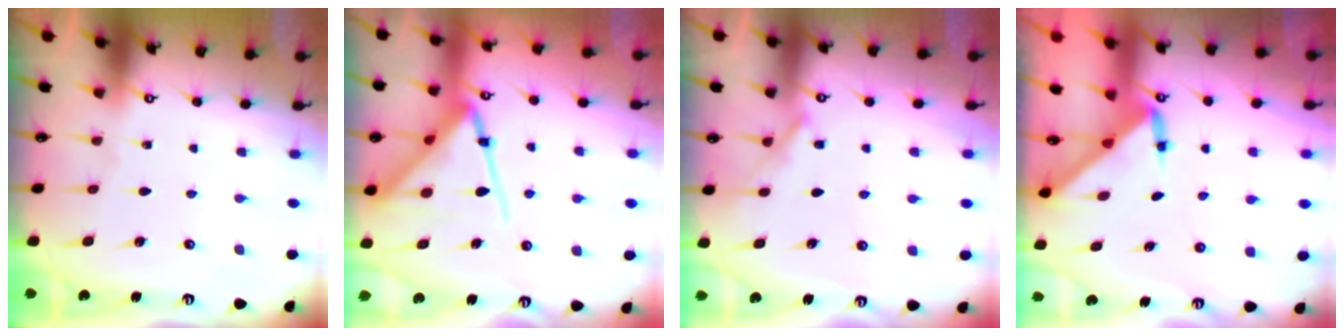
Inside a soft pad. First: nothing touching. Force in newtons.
{"total": 14.9, "press": 14.8, "slide": 1.5}
{"total": 3.1, "press": 3.0, "slide": 0.6}
{"total": 3.0, "press": 3.0, "slide": 0.3}